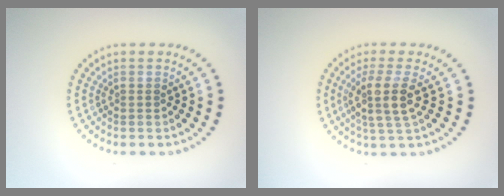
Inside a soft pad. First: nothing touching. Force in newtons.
{"total": 3.4, "press": 2.8, "slide": 1.8}